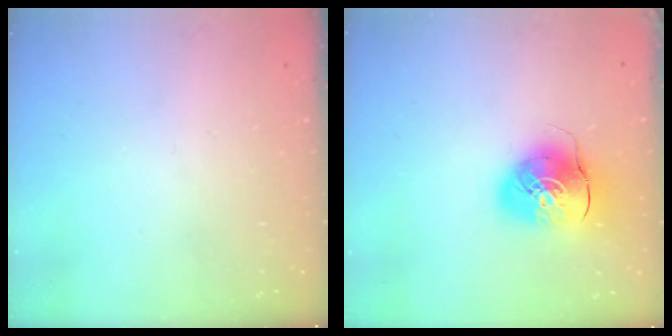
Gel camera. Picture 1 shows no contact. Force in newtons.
{"total": 10.8, "press": 10.6, "slide": 2.0}